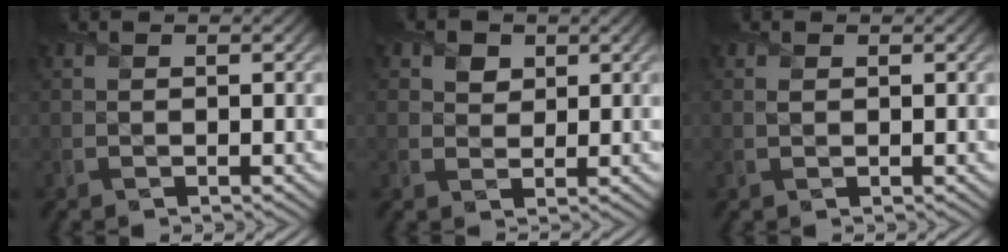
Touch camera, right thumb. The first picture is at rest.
{"total": 2.7, "force": [1.3, 2.1, 1.0], "torque": [-0.023, -0.009, 0.018]}
{"total": 0.5, "force": [0.2, 0.4, 0.2], "torque": [-0.007, -0.005, 0.001]}